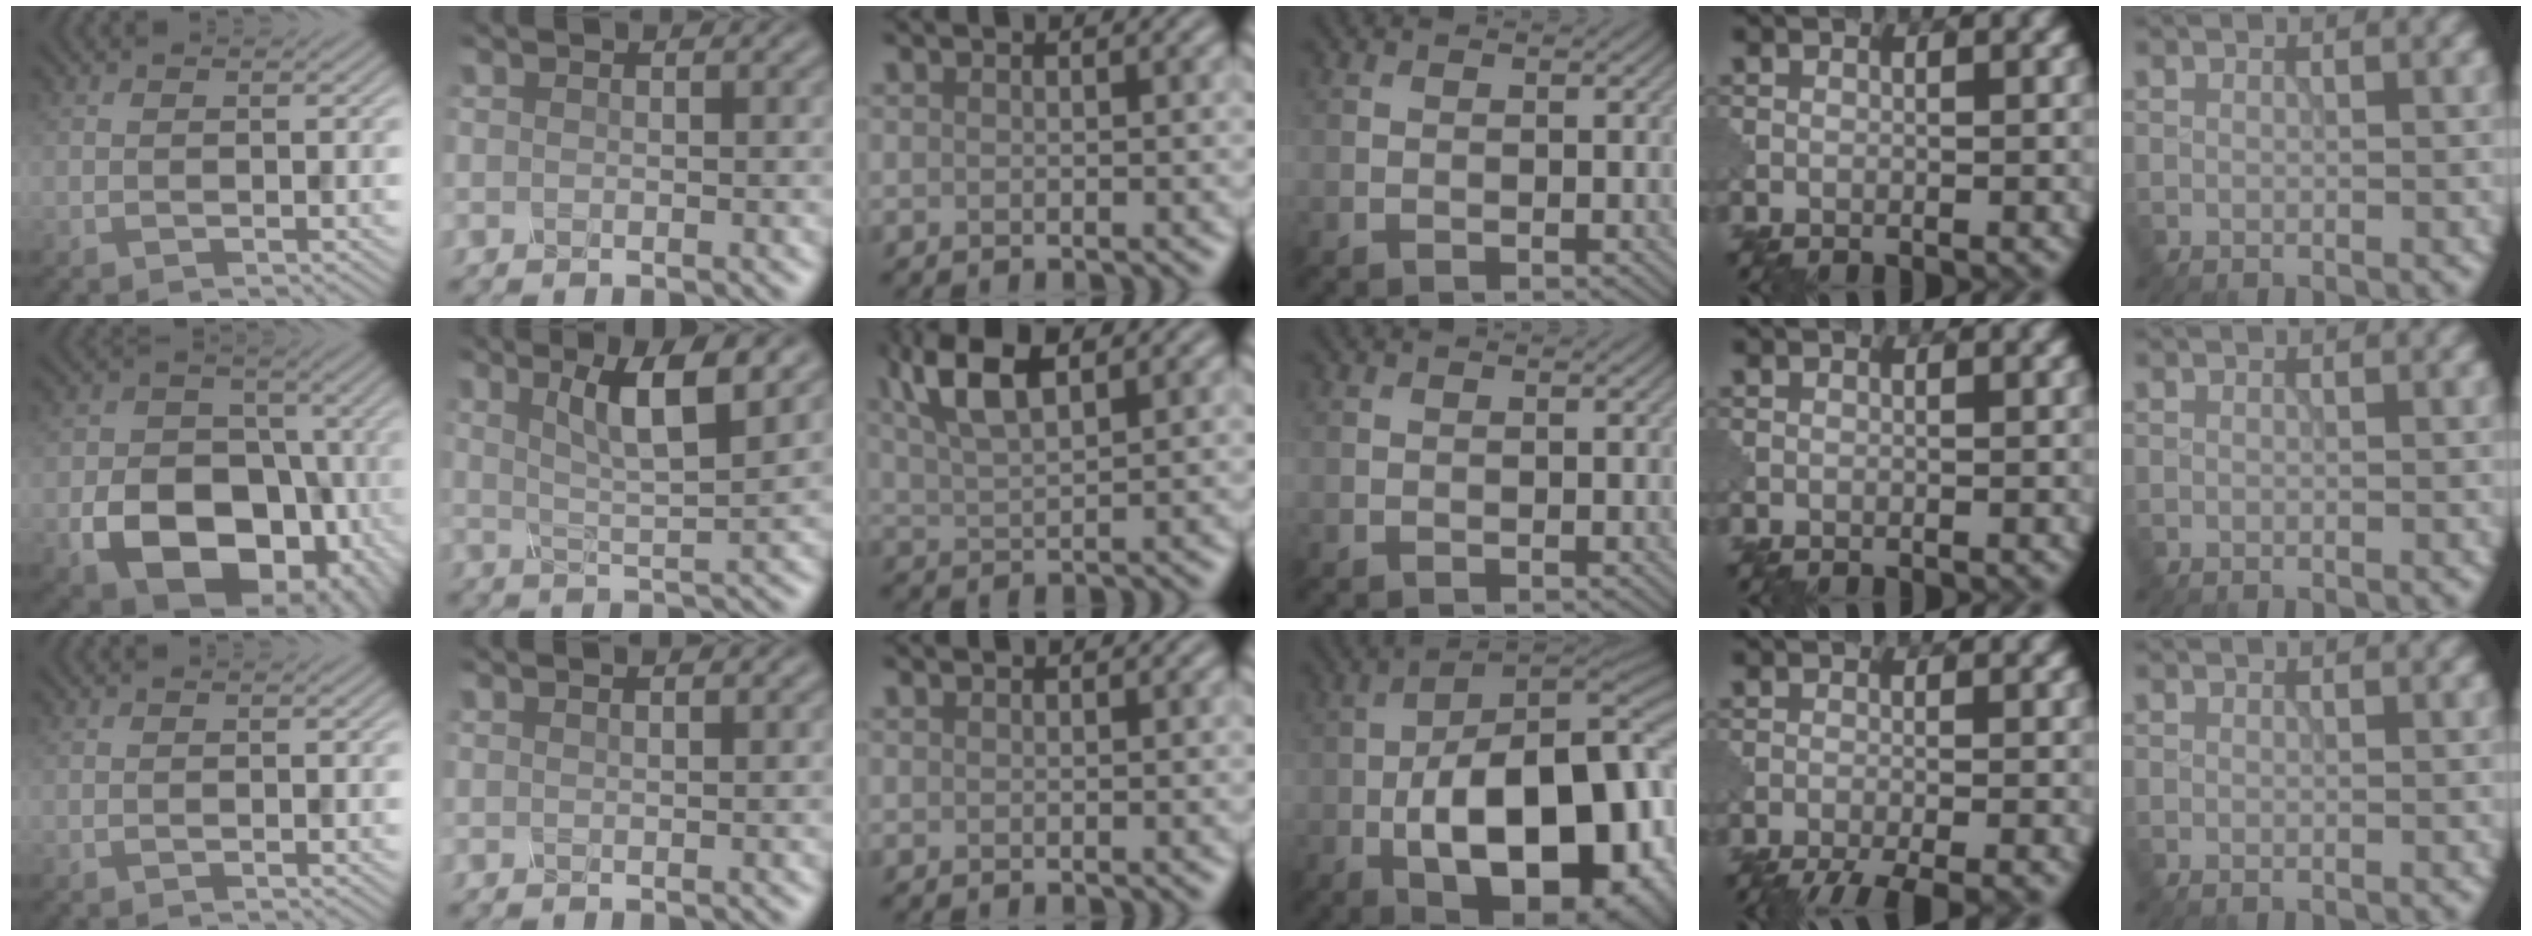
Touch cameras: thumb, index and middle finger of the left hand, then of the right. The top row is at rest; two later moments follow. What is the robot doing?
{"motion": "shake", "object": "sieve"}